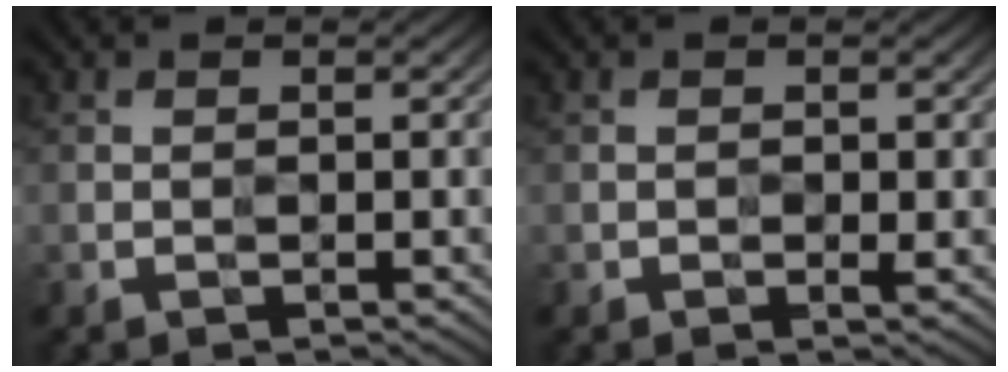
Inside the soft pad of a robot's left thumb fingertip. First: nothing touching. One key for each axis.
{"total": 0.8, "fx": -0.1, "fy": 0.5, "fz": 0.6, "tx": -0.006, "ty": 0.000, "tz": 0.002}